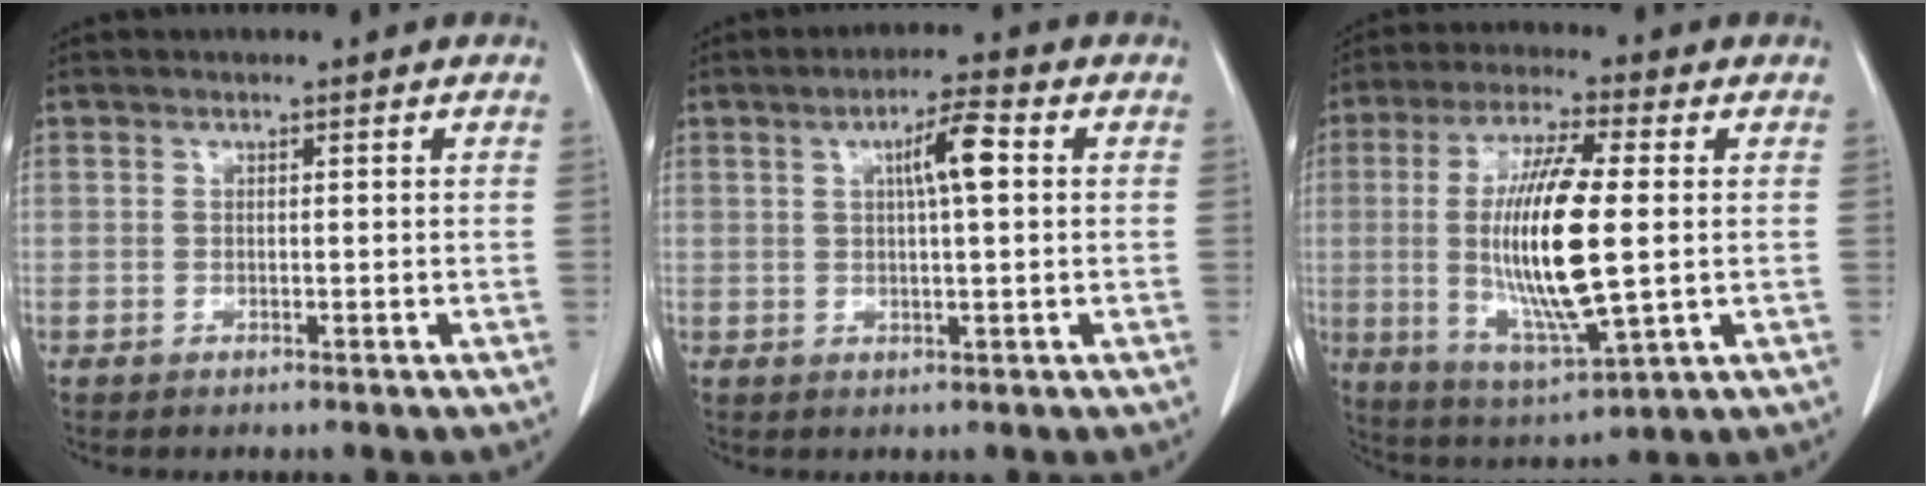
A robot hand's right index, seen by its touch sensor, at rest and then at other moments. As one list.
[{"total": 5.4, "force": [1.3, 0.5, 5.2], "torque": [-0.090, 0.009, 0.020]}, {"total": 16.1, "force": [0.1, 2.4, 16.0], "torque": [-0.317, -0.018, 0.002]}]